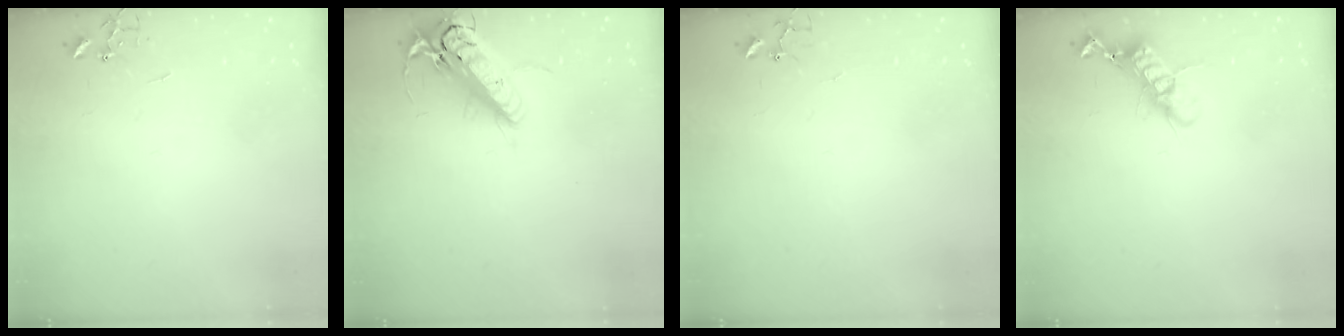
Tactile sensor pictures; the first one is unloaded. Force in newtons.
{"total": 17.8, "press": 17.5, "slide": 3.4}
{"total": 3.8, "press": 3.7, "slide": 0.3}
{"total": 12.0, "press": 11.9, "slide": 0.7}